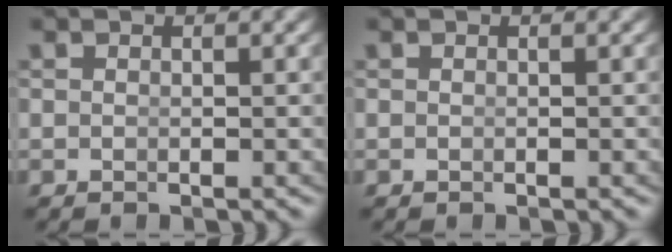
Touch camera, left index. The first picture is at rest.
{"total": 0.0}